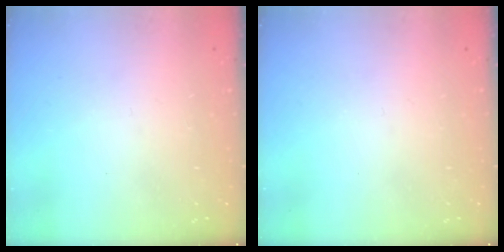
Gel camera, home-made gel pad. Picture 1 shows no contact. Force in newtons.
{"total": 0.0}